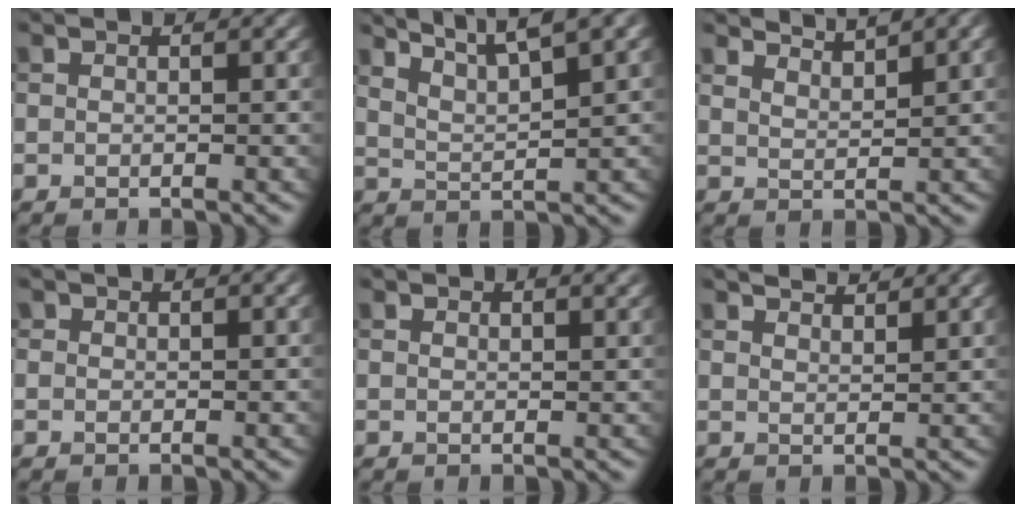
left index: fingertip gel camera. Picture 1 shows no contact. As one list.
[{"total": 6.9, "force": [5.6, 1.0, 3.9], "torque": [-0.059, 0.017, 0.080]}, {"total": 4.0, "force": [3.7, 0.4, 1.5], "torque": [-0.021, 0.003, 0.054]}, {"total": 0.5, "force": [0.3, 0.4, 0.0], "torque": [0.005, -0.002, 0.003]}, {"total": 2.0, "force": [1.4, 0.8, 1.2], "torque": [-0.012, -0.002, 0.022]}, {"total": 3.0, "force": [2.8, 0.4, 0.8], "torque": [-0.003, 0.003, 0.039]}]